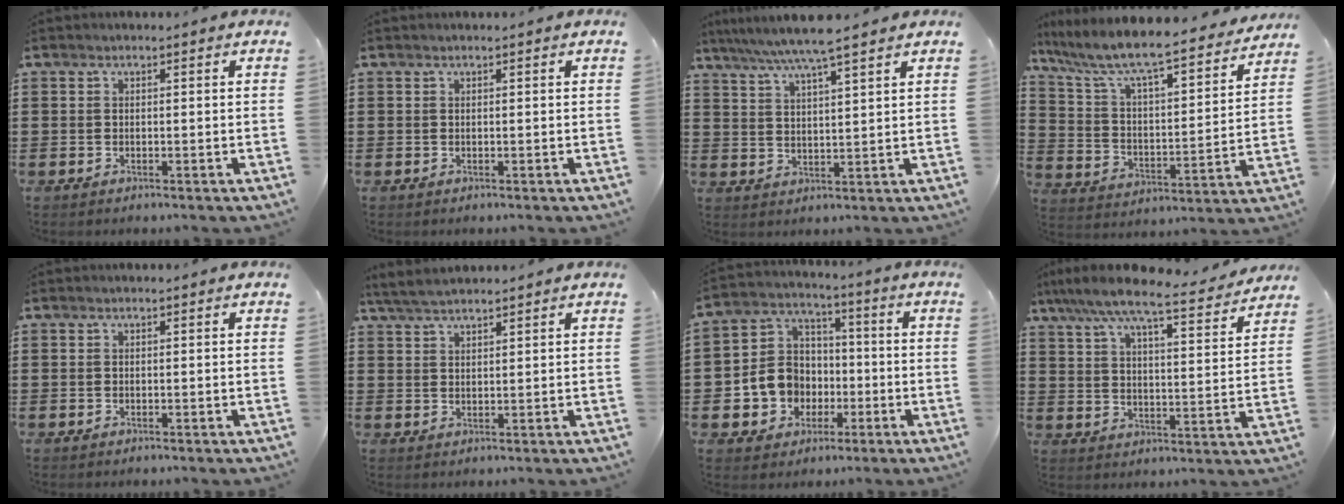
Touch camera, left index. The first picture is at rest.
{"total": 0.0}
{"total": 6.2, "force": [5.3, -0.4, 3.3], "torque": [-0.080, -0.020, 0.091]}
{"total": 7.6, "force": [6.7, 0.6, 3.5], "torque": [-0.100, -0.055, 0.107]}
{"total": 0.0}
{"total": 3.3, "force": [3.0, 0.5, 1.3], "torque": [-0.033, -0.001, 0.057]}
{"total": 8.6, "force": [-1.9, 8.0, 2.5], "torque": [-0.088, 0.011, -0.032]}
{"total": 7.7, "force": [6.8, 0.2, 3.7], "torque": [-0.098, -0.041, 0.113]}